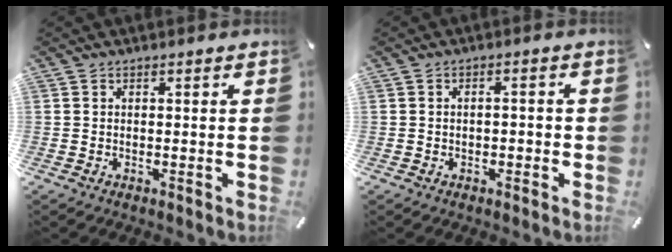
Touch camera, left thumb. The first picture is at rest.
{"total": 1.8, "force": [-1.0, 1.1, 1.1], "torque": [-0.020, 0.008, -0.021]}